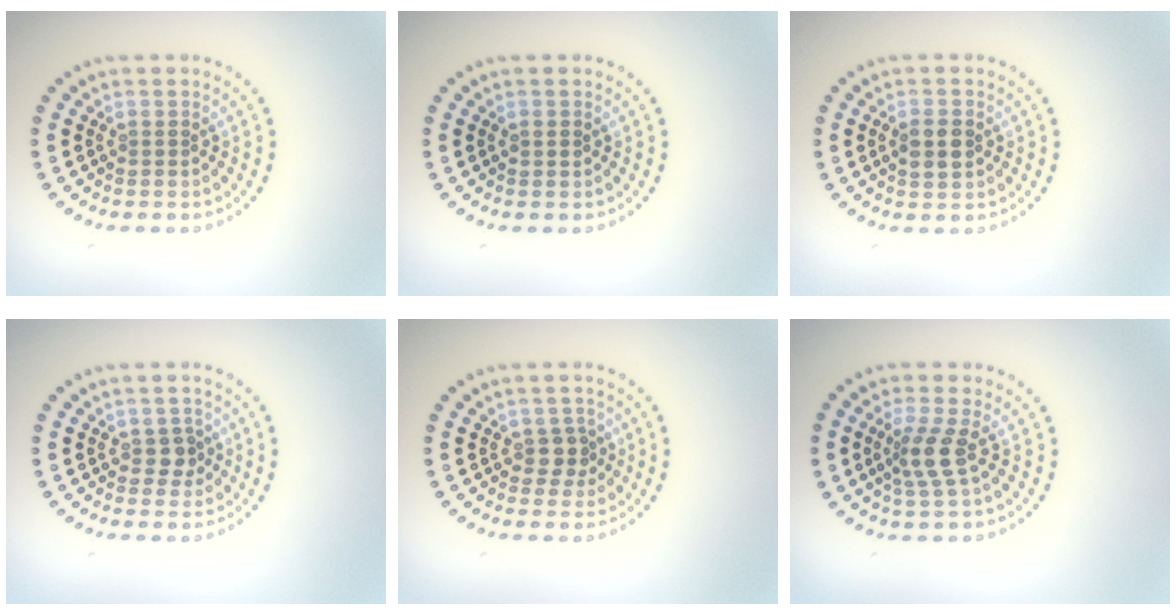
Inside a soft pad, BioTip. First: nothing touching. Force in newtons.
{"total": 0.8, "press": 0.8, "slide": 0.3}
{"total": 2.2, "press": 2.1, "slide": 0.2}
{"total": 1.5, "press": 1.3, "slide": 0.7}
{"total": 1.6, "press": 1.5, "slide": 0.8}
{"total": 2.7, "press": 2.1, "slide": 1.8}